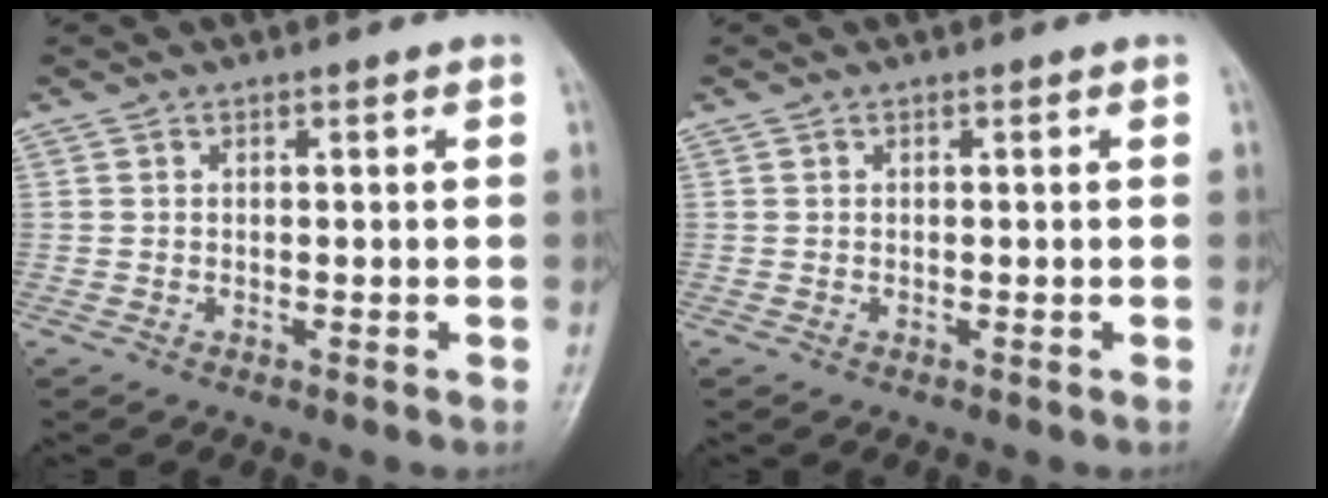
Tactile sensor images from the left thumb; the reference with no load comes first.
{"total": 0.0}